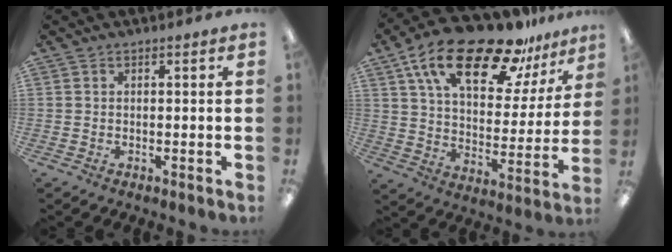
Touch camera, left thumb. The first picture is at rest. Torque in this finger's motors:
{"motor_torque": [0.55, 0.62, 1.70, -1.07, 0.39]}